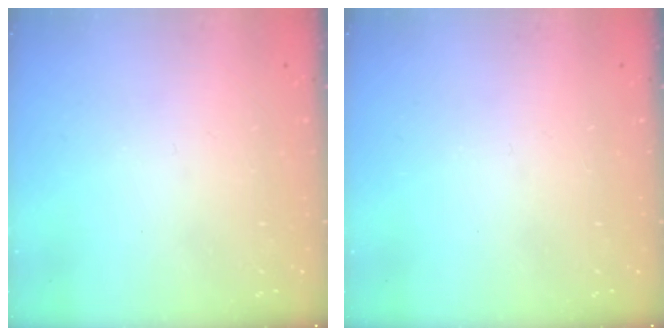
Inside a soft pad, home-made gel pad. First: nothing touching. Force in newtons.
{"total": 0.0}